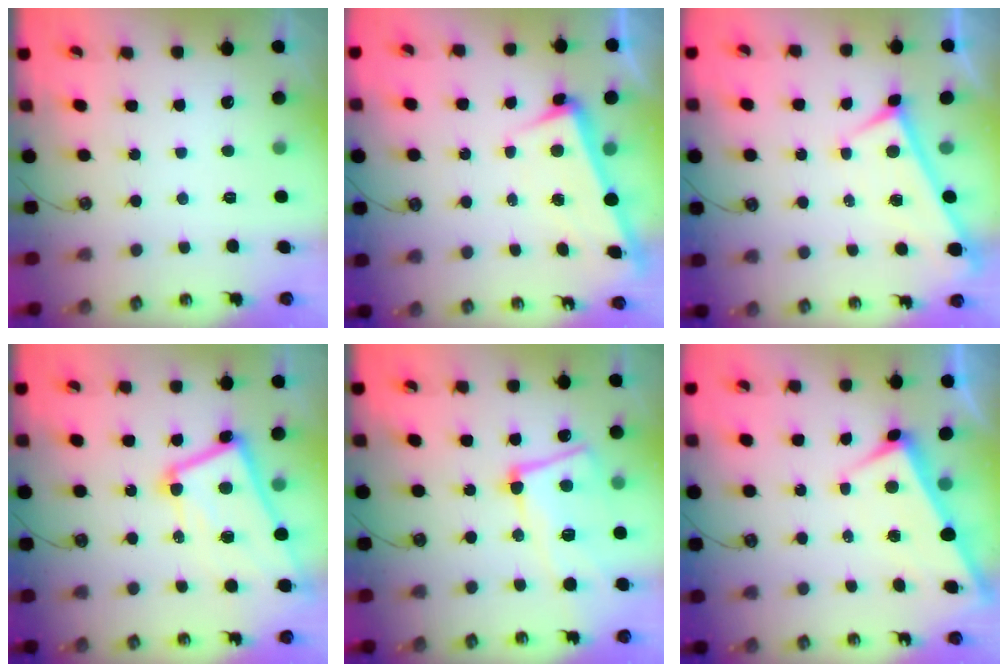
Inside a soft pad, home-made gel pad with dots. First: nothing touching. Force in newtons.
{"total": 3.1, "press": 2.9, "slide": 1.0}
{"total": 0.0}
{"total": 12.1, "press": 12.1, "slide": 1.0}
{"total": 10.2, "press": 10.1, "slide": 1.9}
{"total": 2.8, "press": 2.7, "slide": 0.6}